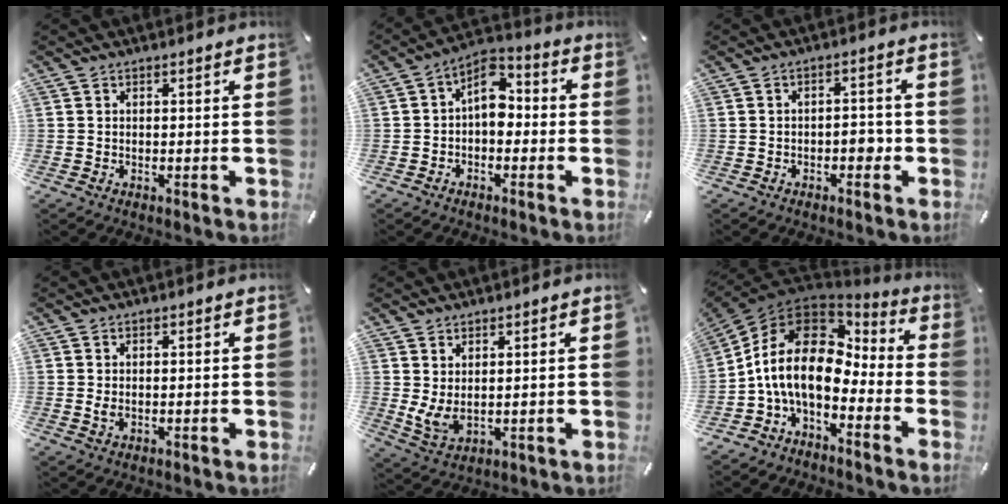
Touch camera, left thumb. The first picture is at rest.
{"total": 7.2, "force": [-0.1, 4.8, 5.4], "torque": [-0.084, 0.005, -0.004]}
{"total": 4.0, "force": [-1.5, 2.1, 3.0], "torque": [-0.050, 0.012, -0.026]}
{"total": 1.4, "force": [0.3, 0.9, 1.0], "torque": [-0.022, 0.003, 0.006]}
{"total": 4.7, "force": [2.0, 2.8, 3.1], "torque": [-0.082, -0.017, 0.039]}
{"total": 15.1, "force": [-1.4, 10.1, 11.1], "torque": [-0.243, 0.010, -0.028]}